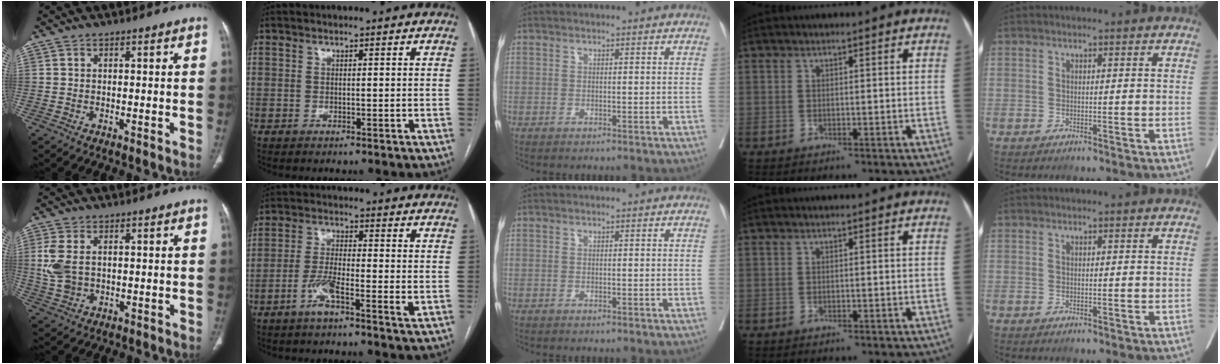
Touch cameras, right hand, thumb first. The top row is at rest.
{"thumb": {"total": 6.7, "force": [0.8, 4.4, 5.0], "torque": [-0.120, 0.000, 0.023]}, "index": {"total": 6.0, "force": [-2.6, 0.7, 5.4], "torque": [-0.107, -0.001, -0.052]}}